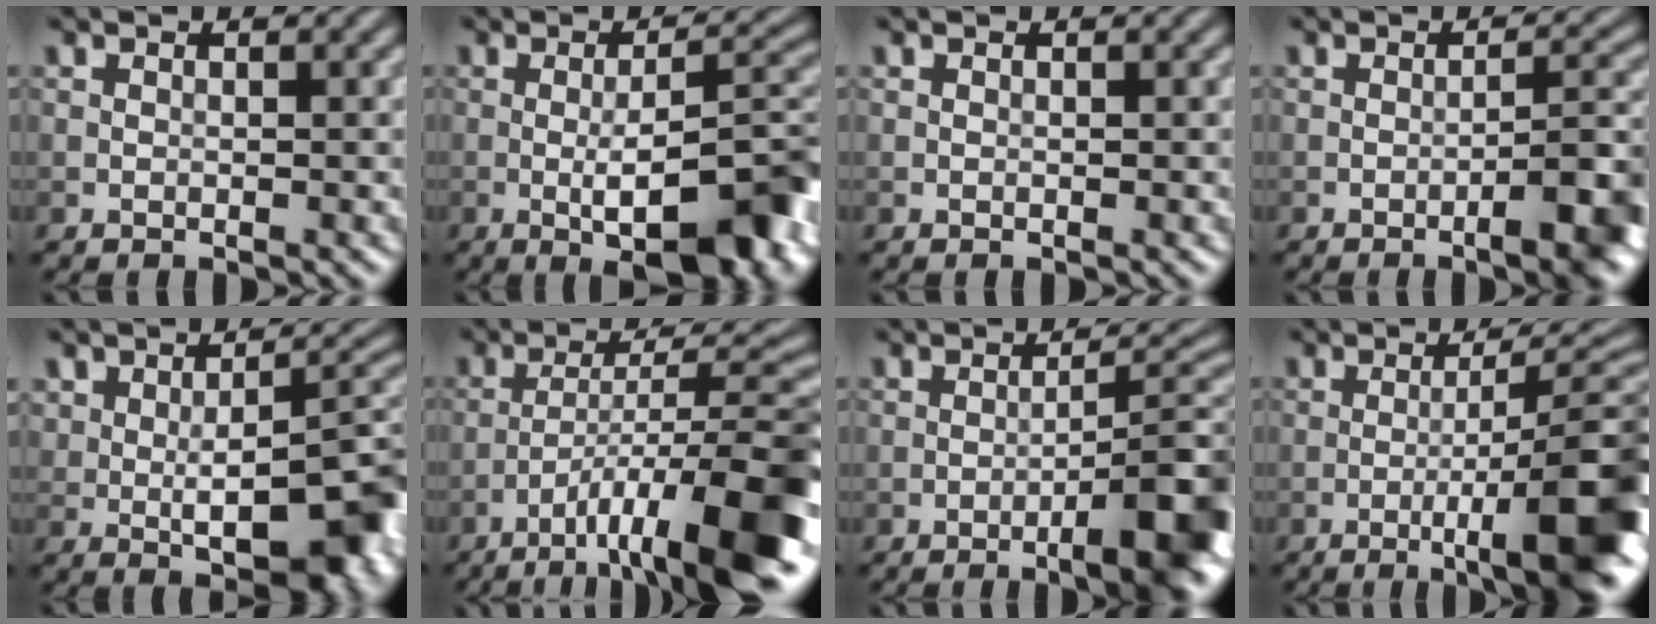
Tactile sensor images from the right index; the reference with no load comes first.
{"total": 9.8, "force": [-2.8, 2.9, 8.9], "torque": [-0.120, 0.005, -0.039]}
{"total": 0.0}
{"total": 5.7, "force": [-2.5, 1.4, 4.9], "torque": [-0.059, 0.013, -0.035]}
{"total": 8.6, "force": [-1.3, 4.0, 7.6], "torque": [-0.105, 0.000, -0.016]}
{"total": 12.4, "force": [-6.6, 2.7, 10.1], "torque": [-0.157, 0.012, -0.101]}
{"total": 9.4, "force": [-3.8, 2.3, 8.3], "torque": [-0.100, 0.010, -0.049]}
{"total": 11.7, "force": [-3.6, 2.5, 10.9], "torque": [-0.143, 0.007, -0.047]}